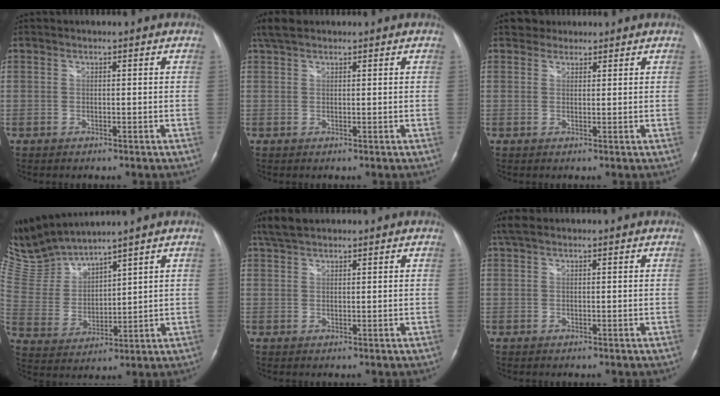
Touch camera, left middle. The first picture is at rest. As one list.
[{"total": 3.4, "force": [2.6, 1.4, 1.6], "torque": [-0.039, 0.023, 0.051]}, {"total": 2.0, "force": [1.6, 1.2, -0.3], "torque": [0.008, 0.013, 0.021]}, {"total": 9.2, "force": [9.1, -0.5, 1.1], "torque": [-0.056, 0.003, 0.209]}, {"total": 4.1, "force": [3.4, 1.3, 1.8], "torque": [-0.045, 0.020, 0.067]}, {"total": 3.0, "force": [2.1, 1.2, 1.8], "torque": [-0.043, 0.031, 0.042]}]